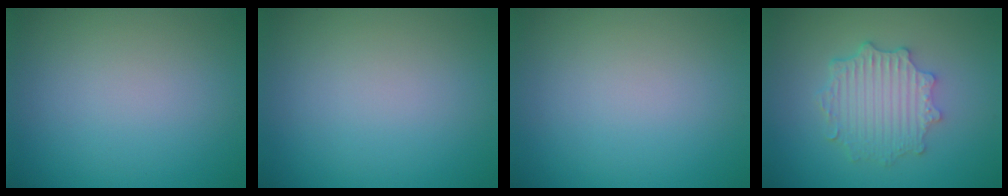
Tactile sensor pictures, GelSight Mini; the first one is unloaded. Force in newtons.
{"total": 0.0}
{"total": 0.0}
{"total": 4.6, "press": 3.7, "slide": 2.7}